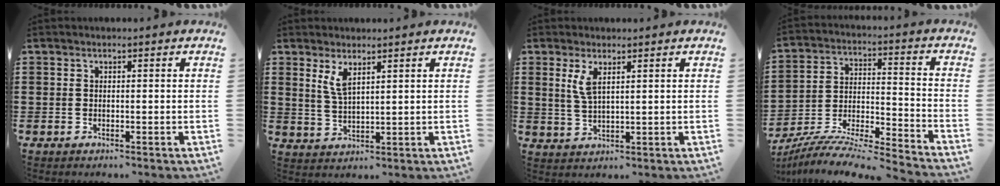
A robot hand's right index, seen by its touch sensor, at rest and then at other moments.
{"total": 3.6, "force": [2.2, 1.1, 2.7], "torque": [-0.058, 0.003, 0.039]}
{"total": 3.5, "force": [1.7, 1.1, 2.9], "torque": [-0.063, 0.004, 0.029]}
{"total": 7.6, "force": [-7.2, -0.2, 2.1], "torque": [-0.042, -0.010, -0.148]}